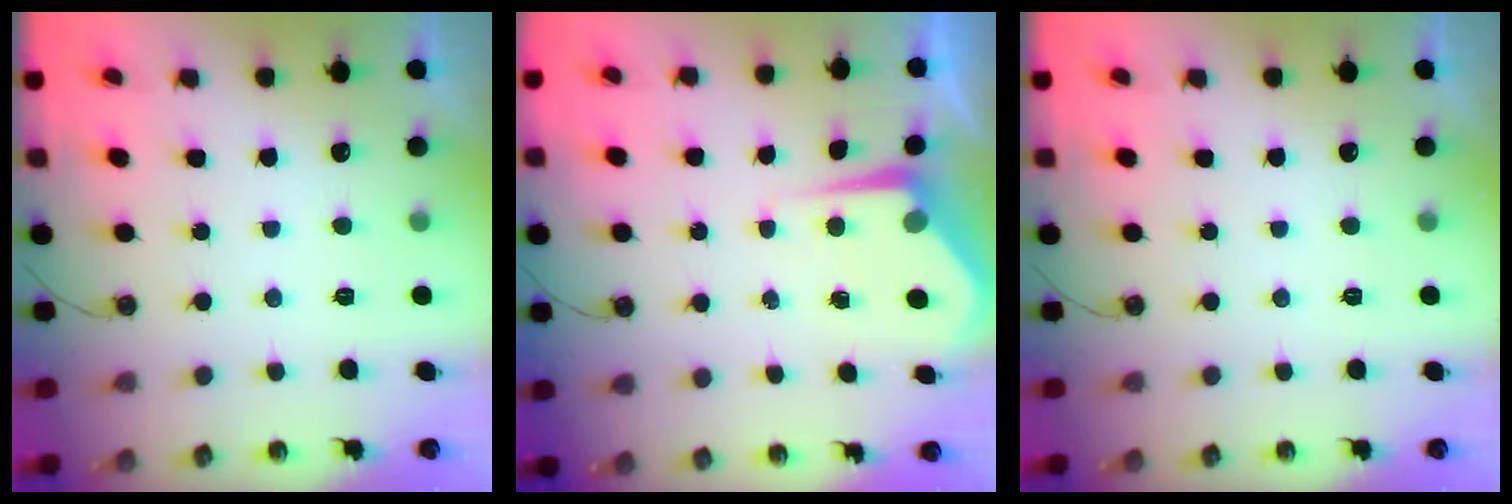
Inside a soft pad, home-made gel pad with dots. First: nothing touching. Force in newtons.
{"total": 5.0, "press": 5.0, "slide": 0.4}
{"total": 0.0}